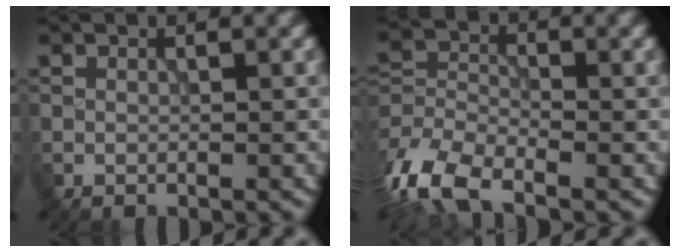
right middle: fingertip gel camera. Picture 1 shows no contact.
{"total": 6.6, "force": [-4.2, 3.1, 4.0], "torque": [-0.084, -0.007, -0.096]}